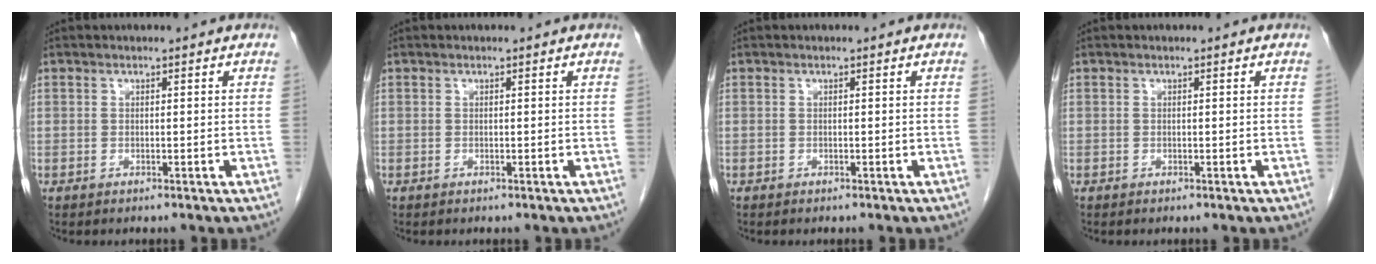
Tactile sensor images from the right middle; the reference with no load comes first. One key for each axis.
{"total": 0.0}
{"total": 0.0}
{"total": 0.0}